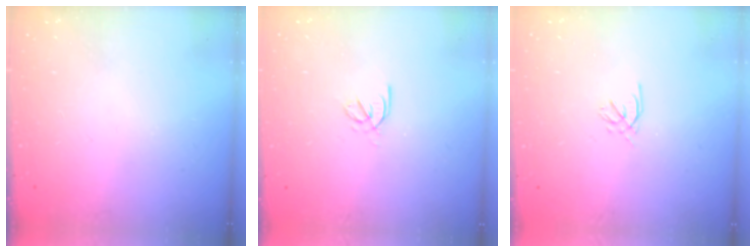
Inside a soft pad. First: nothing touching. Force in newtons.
{"total": 2.9, "press": 2.8, "slide": 0.8}
{"total": 0.9, "press": 0.8, "slide": 0.4}